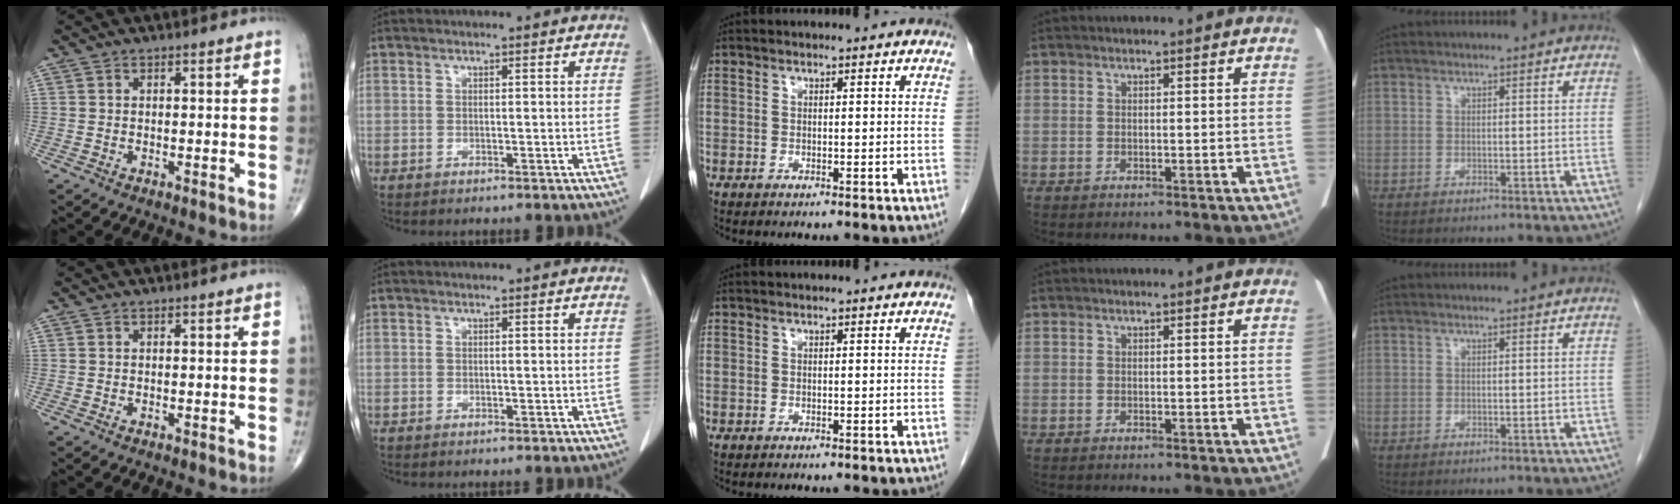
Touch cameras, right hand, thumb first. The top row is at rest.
{}